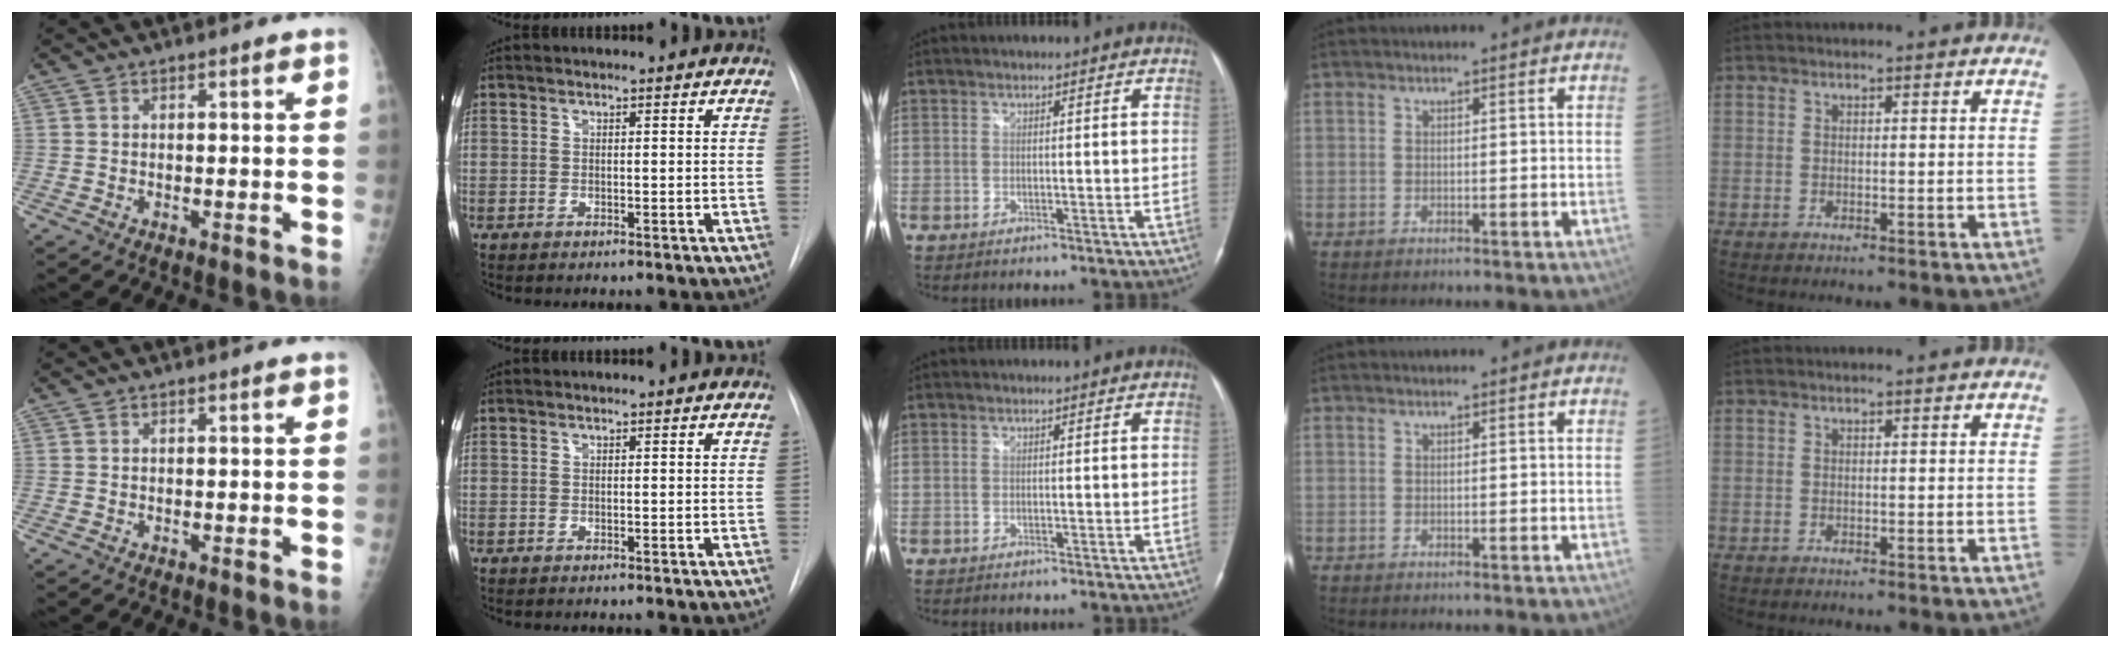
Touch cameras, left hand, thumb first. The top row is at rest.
{}